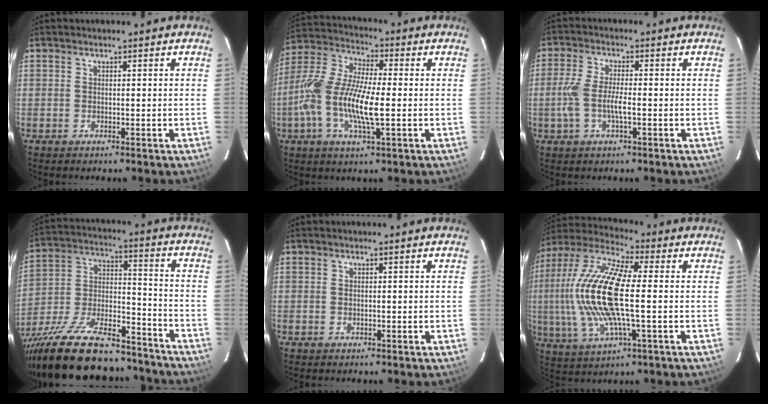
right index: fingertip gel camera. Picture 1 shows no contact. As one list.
[{"total": 14.6, "force": [-2.7, 4.3, 13.7], "torque": [-0.285, 0.000, -0.062]}, {"total": 6.2, "force": [-1.4, 1.6, 5.8], "torque": [-0.126, 0.000, -0.028]}, {"total": 27.6, "force": [-21.6, 9.1, 14.4], "torque": [-0.274, -0.012, -0.329]}, {"total": 0.5, "force": [0.2, 0.3, 0.3], "torque": [-0.006, 0.002, 0.004]}, {"total": 19.4, "force": [0.3, 5.7, 18.5], "torque": [-0.369, 0.004, -0.005]}]